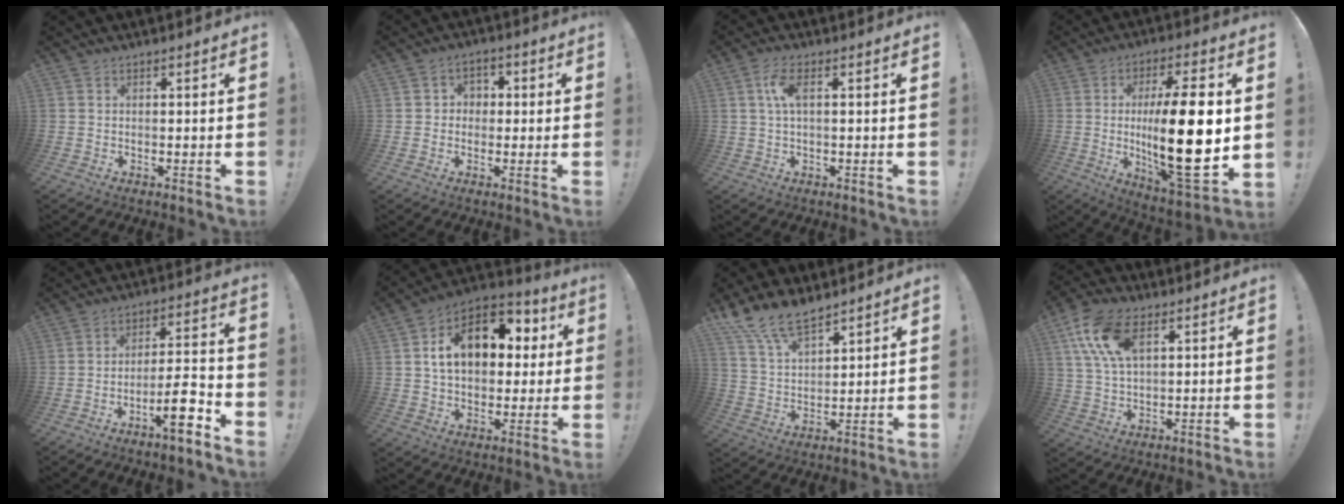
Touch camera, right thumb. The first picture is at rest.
{"total": 4.0, "force": [-0.7, 3.8, 1.1], "torque": [-0.019, 0.013, -0.012]}
{"total": 5.1, "force": [1.1, 1.7, 4.7], "torque": [-0.082, 0.001, 0.018]}
{"total": 24.3, "force": [0.6, 7.2, 23.1], "torque": [-0.396, -0.020, 0.008]}
{"total": 11.1, "force": [-6.5, 2.6, 8.6], "torque": [-0.126, 0.038, -0.110]}
{"total": 17.2, "force": [4.8, 11.7, 11.6], "torque": [-0.170, -0.008, 0.087]}
{"total": 11.9, "force": [9.7, 4.7, 5.0], "torque": [-0.112, -0.055, 0.188]}
{"total": 14.2, "force": [6.2, 8.1, 9.8], "torque": [-0.179, -0.013, 0.117]}